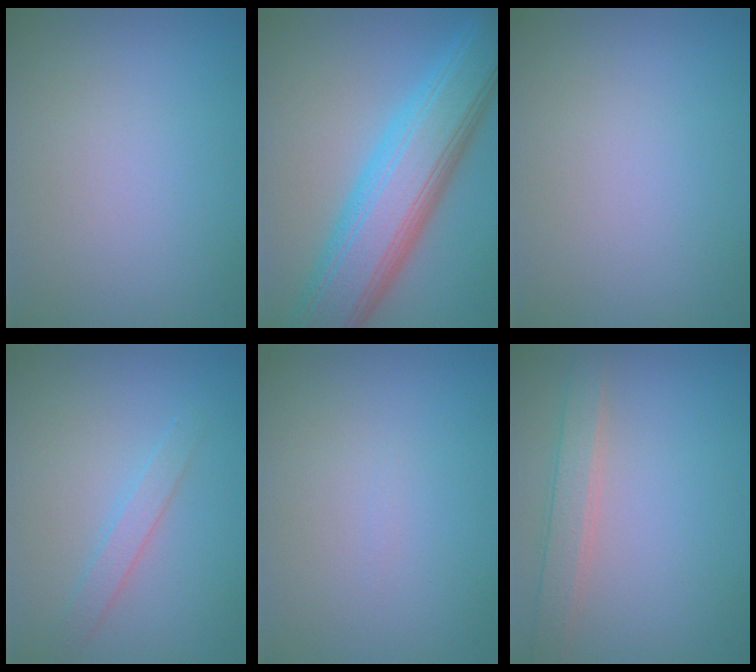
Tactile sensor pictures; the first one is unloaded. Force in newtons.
{"total": 10.2, "press": 10.2, "slide": 0.4}
{"total": 0.0}
{"total": 1.6, "press": 1.6, "slide": 0.0}
{"total": 0.0}
{"total": 2.6, "press": 2.6, "slide": 0.1}